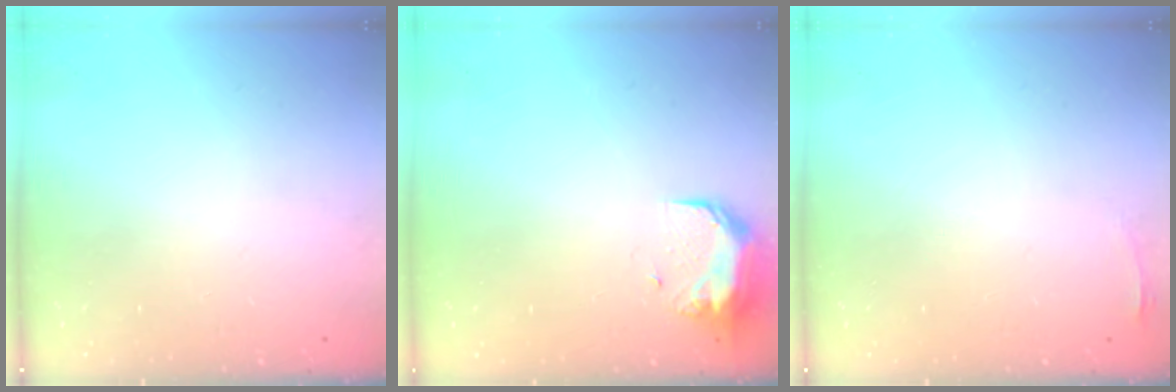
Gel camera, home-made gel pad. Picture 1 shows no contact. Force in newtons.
{"total": 8.7, "press": 8.5, "slide": 1.4}
{"total": 3.1, "press": 2.7, "slide": 1.5}